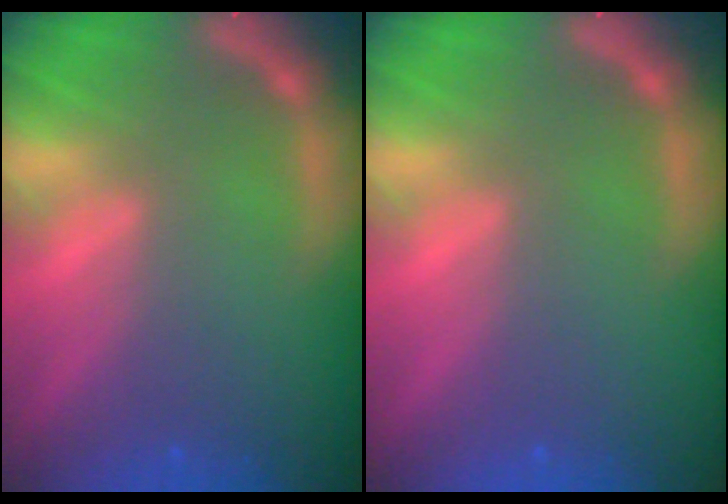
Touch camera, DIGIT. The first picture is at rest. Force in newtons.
{"total": 0.0}